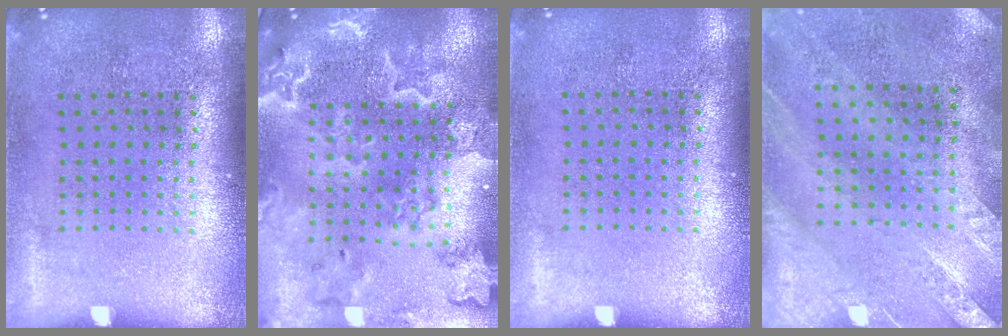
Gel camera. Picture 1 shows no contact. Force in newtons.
{"total": 3.7, "press": 3.2, "slide": 1.8}
{"total": 0.0}
{"total": 2.5, "press": 2.1, "slide": 1.3}